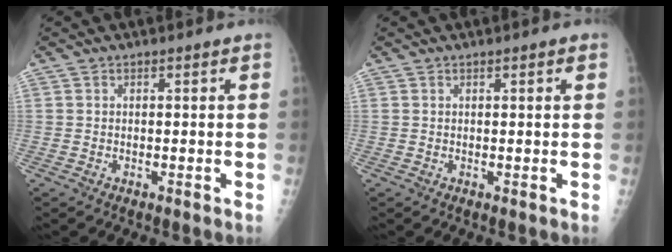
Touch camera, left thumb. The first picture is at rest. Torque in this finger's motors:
{"motor_torque": [-0.21, -0.14, -0.46, -0.16, 0.05]}